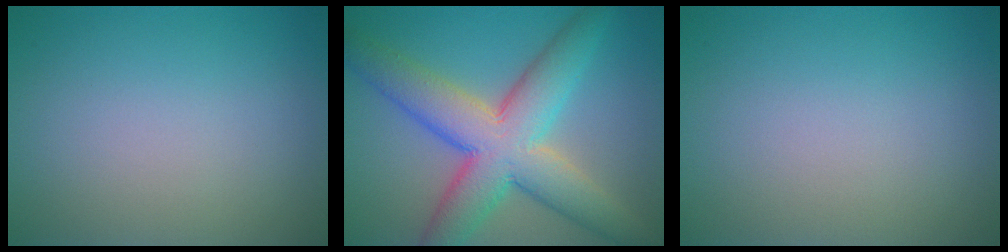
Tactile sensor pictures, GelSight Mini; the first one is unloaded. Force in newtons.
{"total": 9.7, "press": 9.7, "slide": 0.3}
{"total": 0.0}